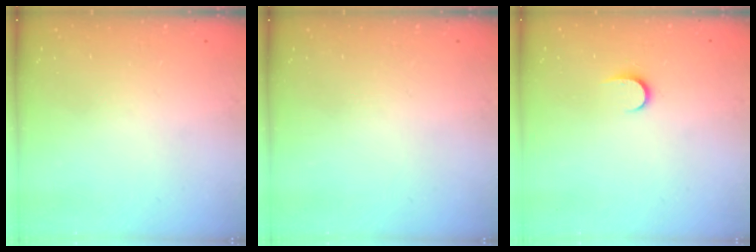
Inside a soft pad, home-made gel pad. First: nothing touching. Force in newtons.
{"total": 0.0}
{"total": 5.1, "press": 5.1, "slide": 0.5}